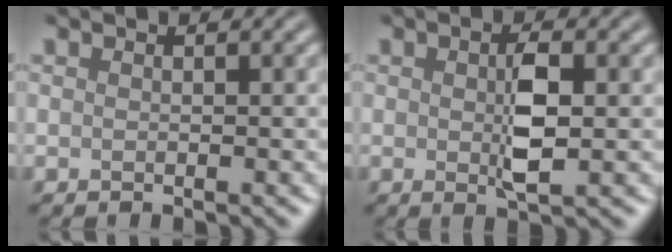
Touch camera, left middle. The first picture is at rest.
{"total": 3.2, "force": [0.1, 1.1, 3.0], "torque": [-0.058, -0.002, 0.003]}